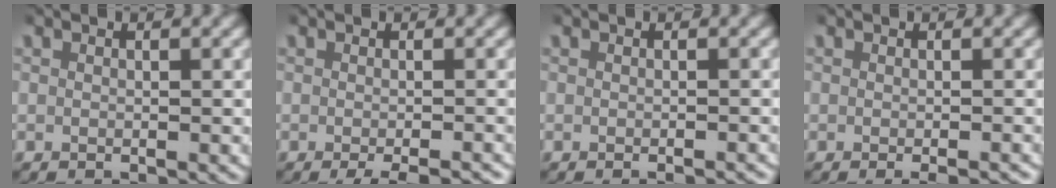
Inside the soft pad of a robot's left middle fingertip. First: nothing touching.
{"total": 3.6, "force": [-2.7, 0.8, 2.2], "torque": [-0.019, -0.003, -0.038]}
{"total": 1.3, "force": [-1.1, 0.0, 0.5], "torque": [-0.004, 0.002, -0.018]}
{"total": 1.9, "force": [-1.5, 0.3, 1.2], "torque": [-0.005, 0.001, -0.021]}